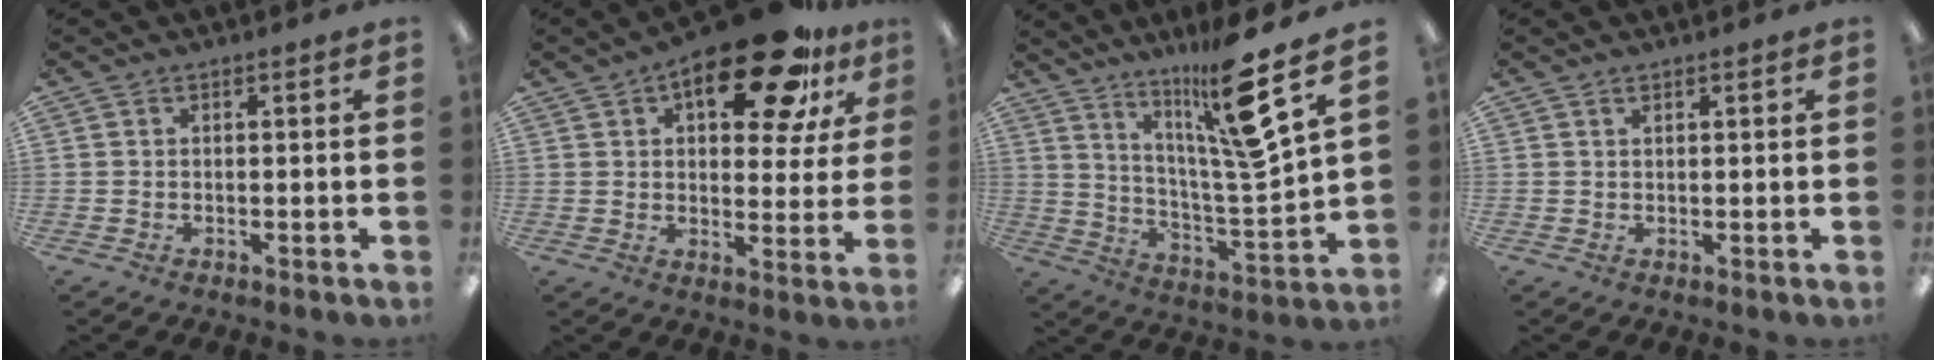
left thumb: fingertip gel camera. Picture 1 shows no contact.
{"total": 19.8, "force": [10.6, 9.0, 14.0], "torque": [-0.181, -0.048, 0.165]}
{"total": 18.2, "force": [12.9, 1.3, 12.8], "torque": [-0.223, -0.077, 0.197]}
{"total": 0.9, "force": [0.7, 0.3, 0.6], "torque": [-0.012, 0.001, 0.011]}